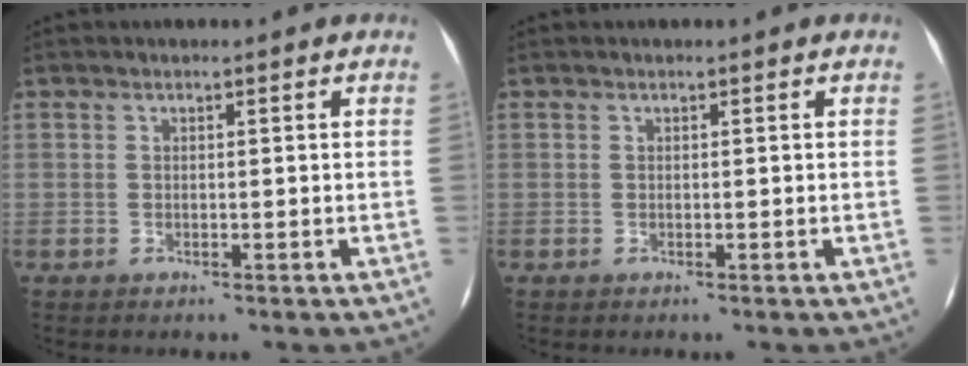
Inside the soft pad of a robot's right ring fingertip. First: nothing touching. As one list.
[{"total": 0.0}]